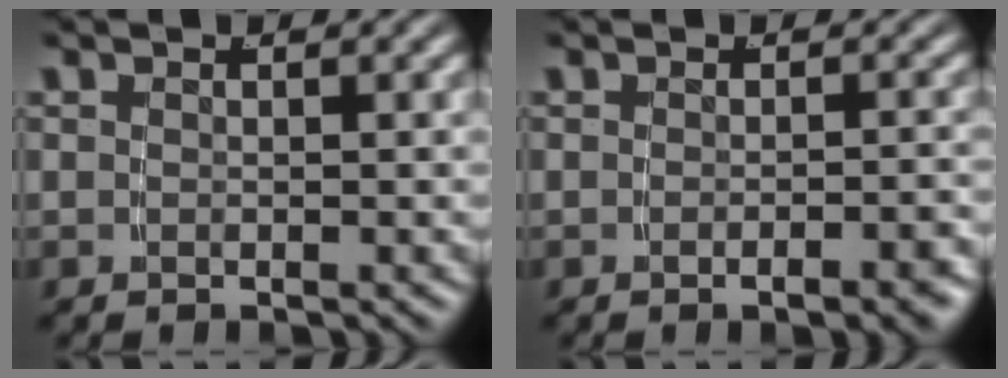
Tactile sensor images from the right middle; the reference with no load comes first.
{"total": 1.8, "force": [-1.5, -0.2, 1.1], "torque": [-0.015, 0.005, -0.025]}